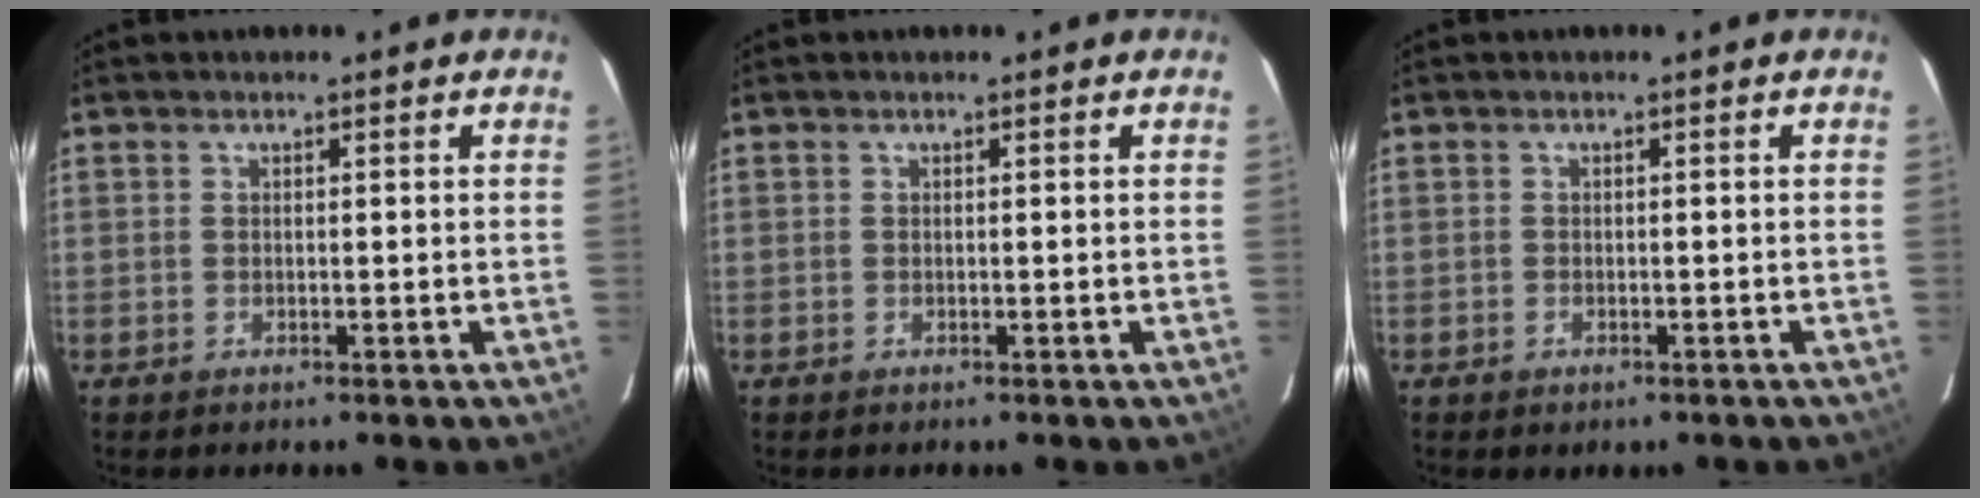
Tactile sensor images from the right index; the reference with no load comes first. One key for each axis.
{"total": 0.0}
{"total": 1.4, "fx": -0.8, "fy": 1.1, "fz": 0.5, "tx": -0.011, "ty": -0.001, "tz": -0.008}